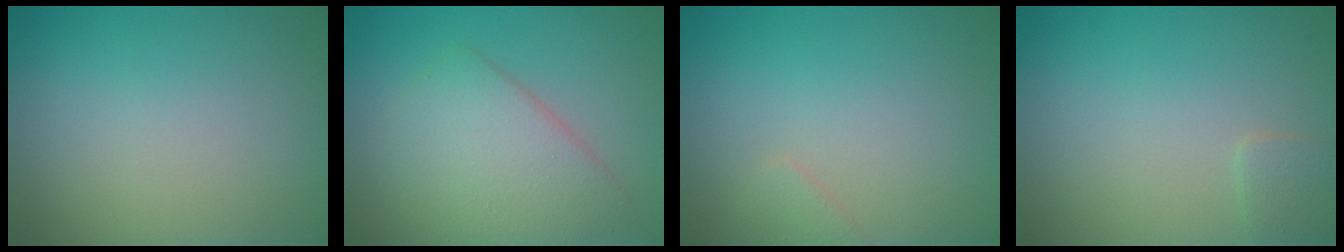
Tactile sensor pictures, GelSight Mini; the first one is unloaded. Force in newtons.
{"total": 5.4, "press": 5.4, "slide": 0.1}
{"total": 0.9, "press": 0.9, "slide": 0.1}
{"total": 1.1, "press": 1.1, "slide": 0.1}